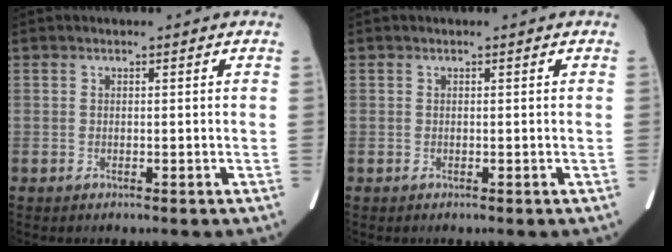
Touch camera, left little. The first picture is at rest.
{"total": 0.0}